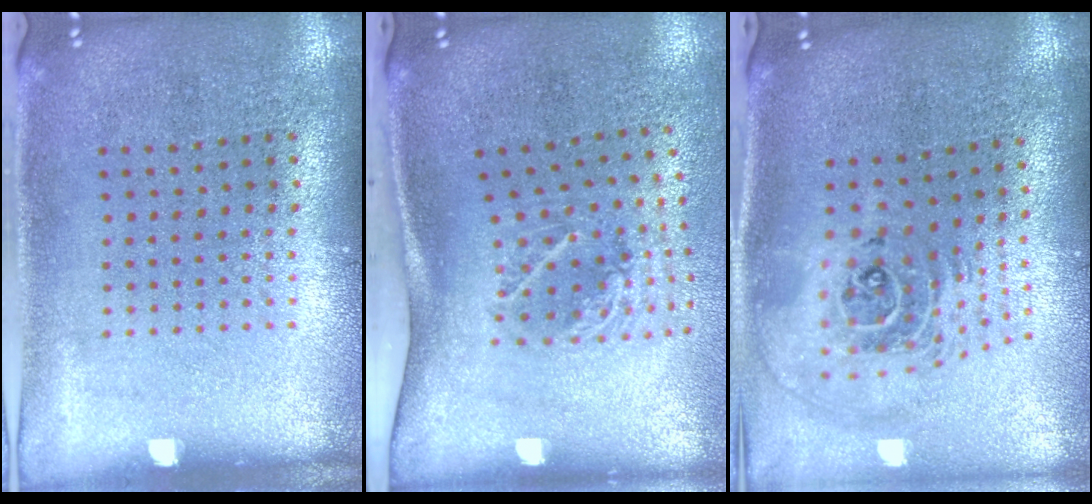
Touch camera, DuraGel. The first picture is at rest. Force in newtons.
{"total": 2.1, "press": 1.3, "slide": 1.6}
{"total": 2.4, "press": 1.8, "slide": 1.7}